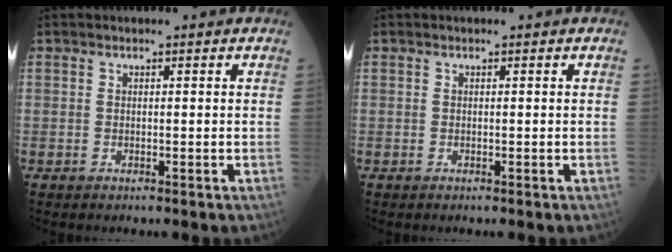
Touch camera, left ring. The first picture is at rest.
{"total": 0.0}